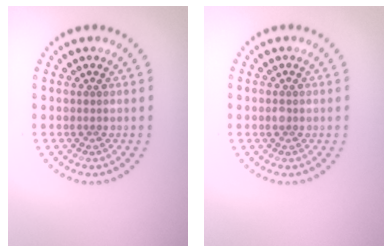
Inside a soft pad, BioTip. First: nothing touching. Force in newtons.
{"total": 1.0, "press": 1.0, "slide": 0.2}